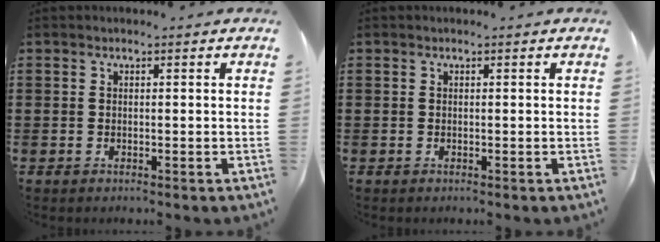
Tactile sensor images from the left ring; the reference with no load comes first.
{"total": 0.0}